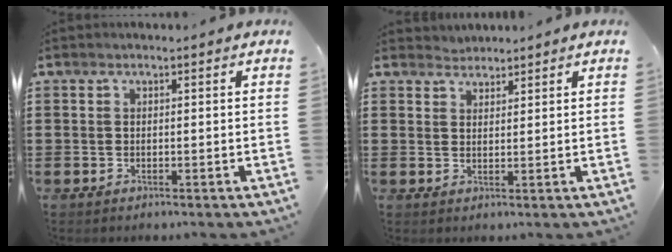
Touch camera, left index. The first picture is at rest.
{"total": 1.7, "force": [1.6, 0.3, -0.6], "torque": [0.005, 0.004, 0.033]}